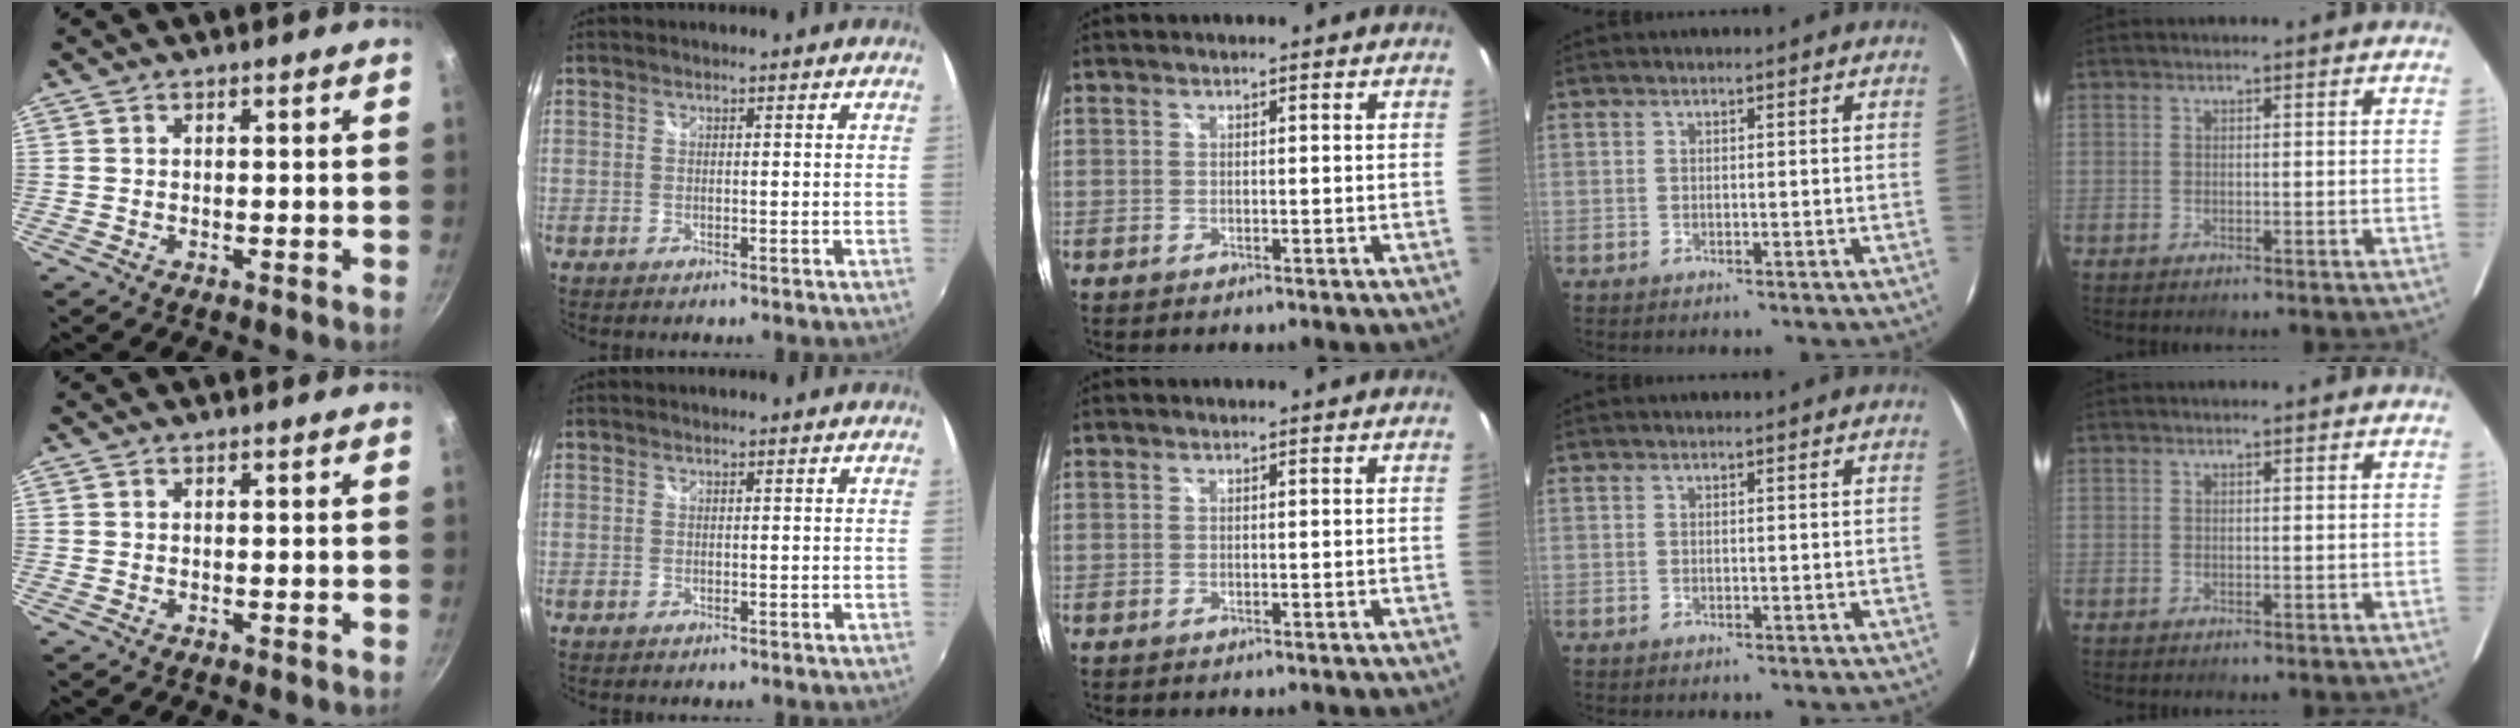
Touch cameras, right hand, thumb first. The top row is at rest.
{}